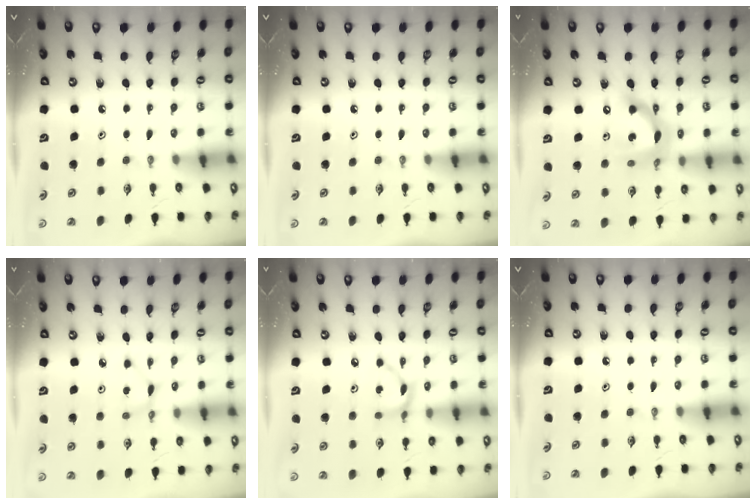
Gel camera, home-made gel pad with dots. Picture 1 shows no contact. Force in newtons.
{"total": 0.0}
{"total": 14.9, "press": 14.8, "slide": 1.2}
{"total": 2.8, "press": 2.8, "slide": 0.3}
{"total": 5.9, "press": 5.9, "slide": 0.3}
{"total": 0.0}